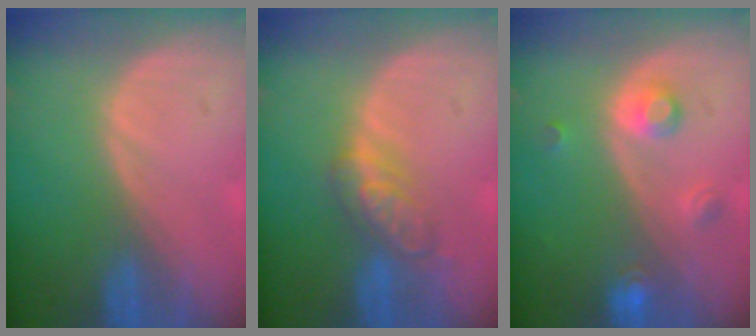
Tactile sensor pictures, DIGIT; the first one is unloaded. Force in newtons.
{"total": 4.9, "press": 4.9, "slide": 0.5}
{"total": 3.5, "press": 3.2, "slide": 1.4}